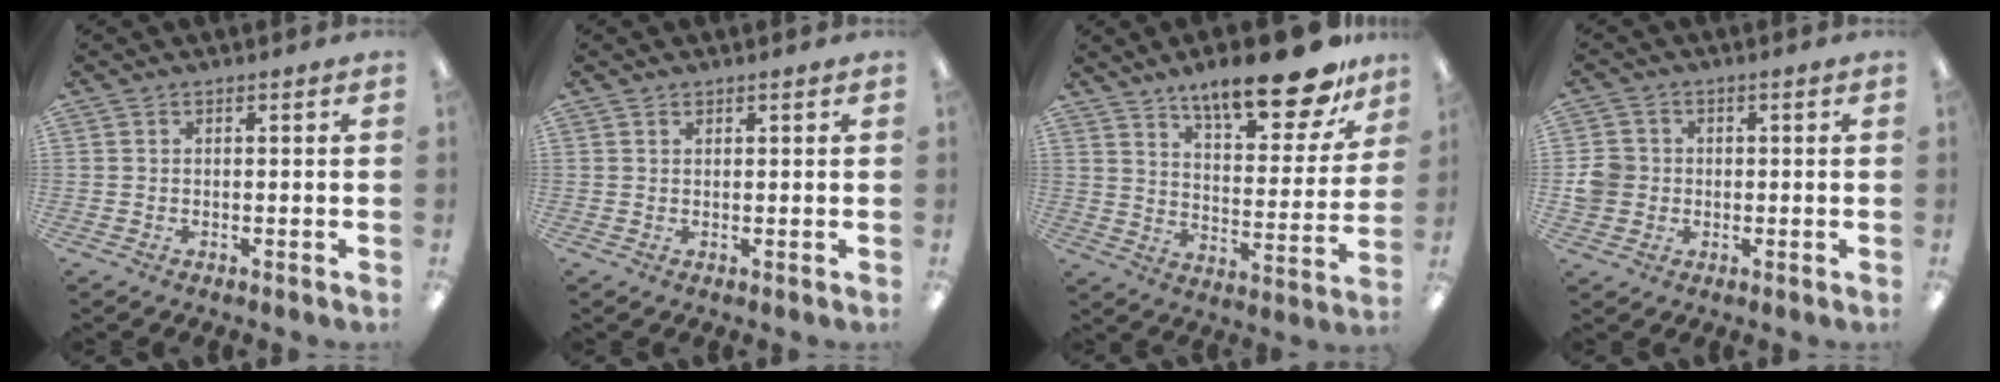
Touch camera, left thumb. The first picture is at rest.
{"total": 0.8, "force": [0.7, 0.3, 0.3], "torque": [-0.006, 0.001, 0.012]}
{"total": 18.2, "force": [13.9, 5.4, 10.4], "torque": [-0.153, -0.091, 0.229]}
{"total": 4.9, "force": [-0.1, 4.7, 1.5], "torque": [-0.026, 0.010, 0.000]}